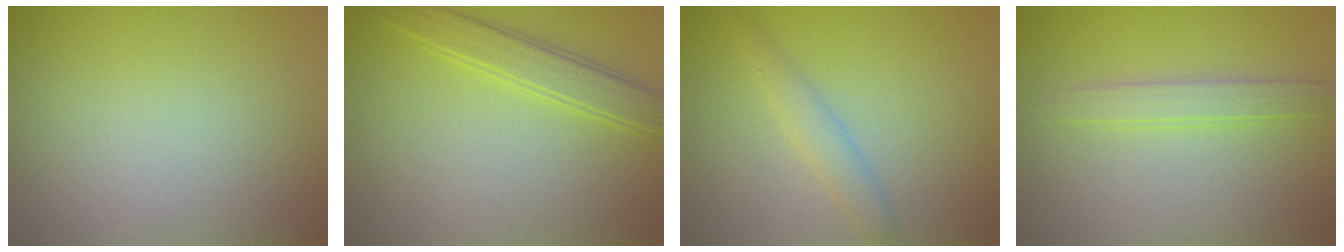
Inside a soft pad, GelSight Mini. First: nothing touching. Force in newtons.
{"total": 3.1, "press": 3.1, "slide": 0.1}
{"total": 2.1, "press": 2.1, "slide": 0.0}
{"total": 2.2, "press": 2.2, "slide": 0.1}